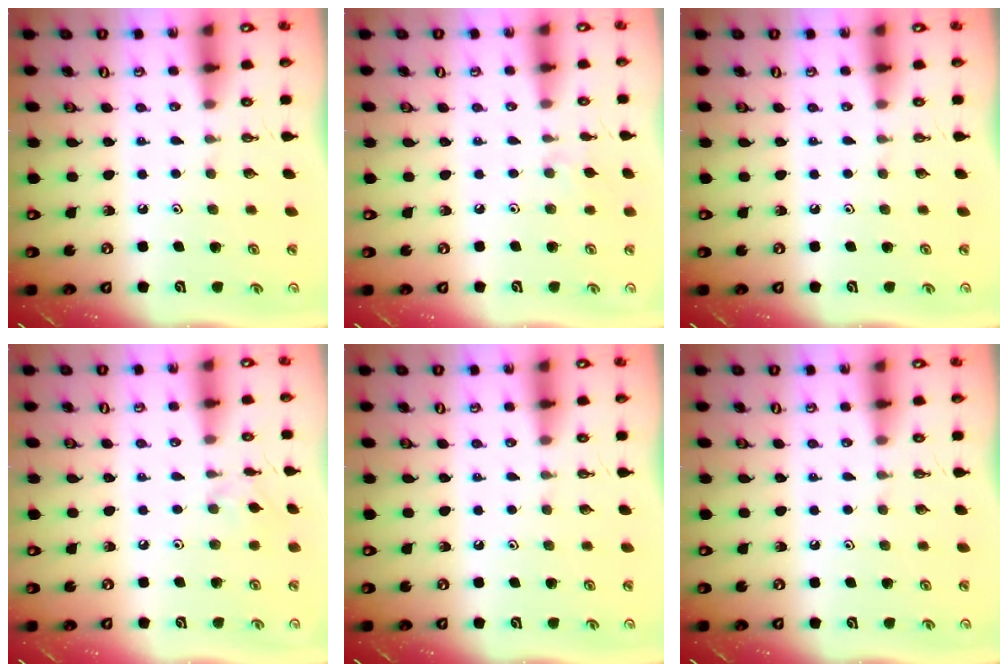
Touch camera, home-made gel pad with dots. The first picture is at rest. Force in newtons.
{"total": 6.0, "press": 6.0, "slide": 0.9}
{"total": 0.0}
{"total": 3.2, "press": 3.1, "slide": 0.6}
{"total": 0.0}
{"total": 0.0}